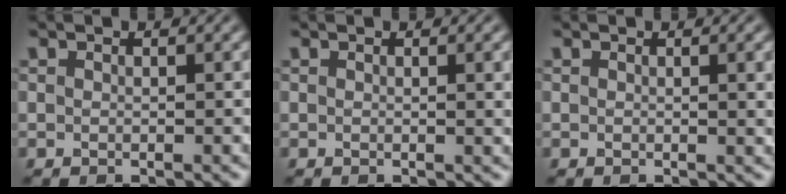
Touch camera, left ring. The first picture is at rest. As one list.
[{"total": 2.2, "force": [0.4, 0.7, 2.0], "torque": [-0.016, 0.004, 0.001]}, {"total": 2.5, "force": [0.4, 0.8, 2.3], "torque": [-0.018, 0.003, 0.002]}]